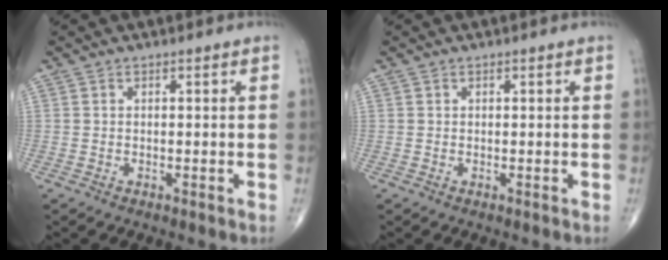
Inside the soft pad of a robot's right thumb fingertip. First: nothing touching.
{"total": 0.0}